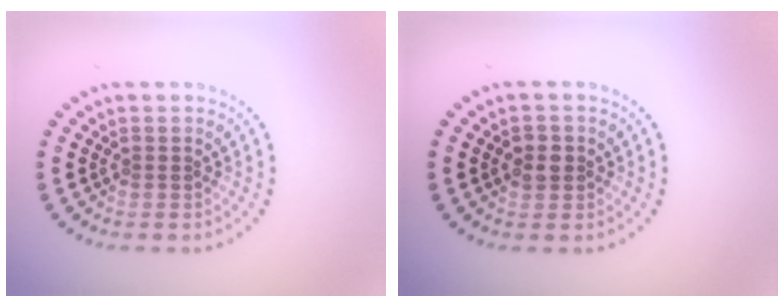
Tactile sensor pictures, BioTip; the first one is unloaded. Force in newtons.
{"total": 1.7, "press": 1.7, "slide": 0.3}